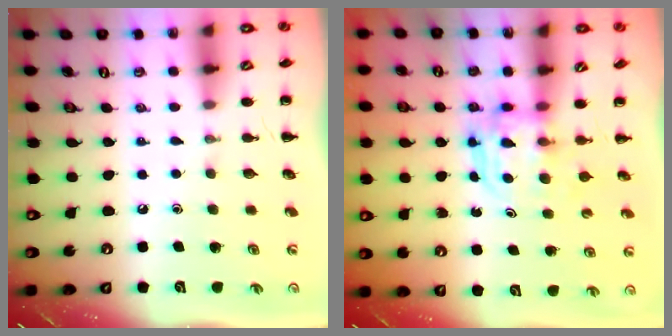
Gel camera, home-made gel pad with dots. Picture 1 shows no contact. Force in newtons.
{"total": 3.6, "press": 3.6, "slide": 0.3}